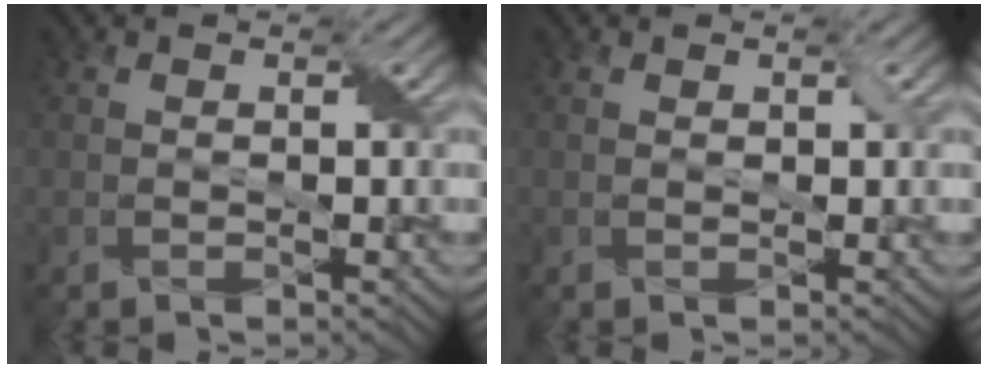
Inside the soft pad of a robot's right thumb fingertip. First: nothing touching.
{"total": 0.7, "force": [0.3, 0.4, 0.4], "torque": [-0.006, 0.001, 0.006]}